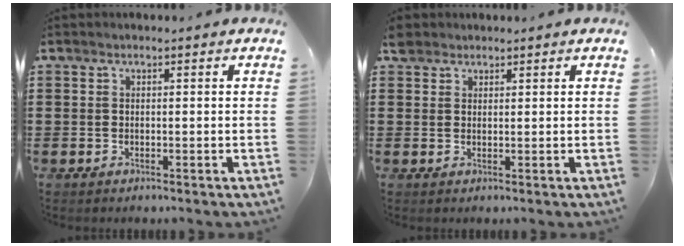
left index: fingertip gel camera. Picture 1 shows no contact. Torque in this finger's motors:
{"motor_torque": [0.08, -0.13, 0.00, 0.00]}